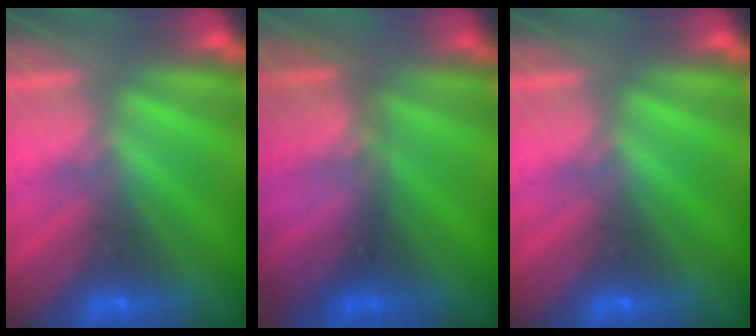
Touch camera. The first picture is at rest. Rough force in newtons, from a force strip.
{"total": 2.8}
{"total": 0.0}